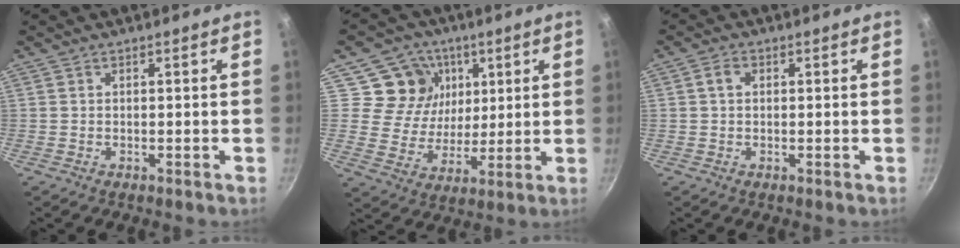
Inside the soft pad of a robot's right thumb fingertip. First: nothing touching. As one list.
[{"total": 11.9, "force": [5.0, 10.1, 3.7], "torque": [-0.022, -0.037, 0.082]}, {"total": 2.3, "force": [0.5, 1.7, 1.5], "torque": [-0.023, 0.006, 0.005]}]